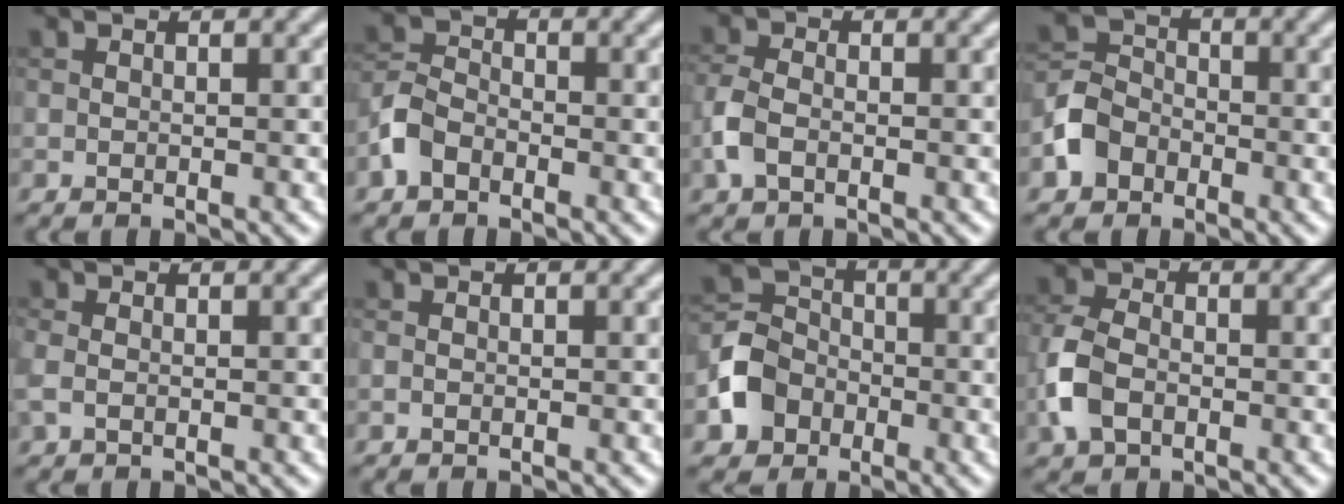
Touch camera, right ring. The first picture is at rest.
{"total": 3.1, "force": [-1.9, 2.0, 1.5], "torque": [-0.032, 0.007, -0.050]}
{"total": 2.9, "force": [-1.1, 1.8, 2.0], "torque": [-0.048, 0.002, -0.031]}
{"total": 3.9, "force": [-2.0, 3.0, 1.4], "torque": [-0.030, 0.005, -0.047]}
{"total": 1.4, "force": [-0.2, 1.0, 1.0], "torque": [-0.027, 0.000, -0.007]}
{"total": 0.0}
{"total": 5.1, "force": [-2.2, 4.2, 1.7], "torque": [-0.038, 0.006, -0.055]}
{"total": 4.7, "force": [-1.6, 3.2, 3.1], "torque": [-0.079, 0.002, -0.043]}